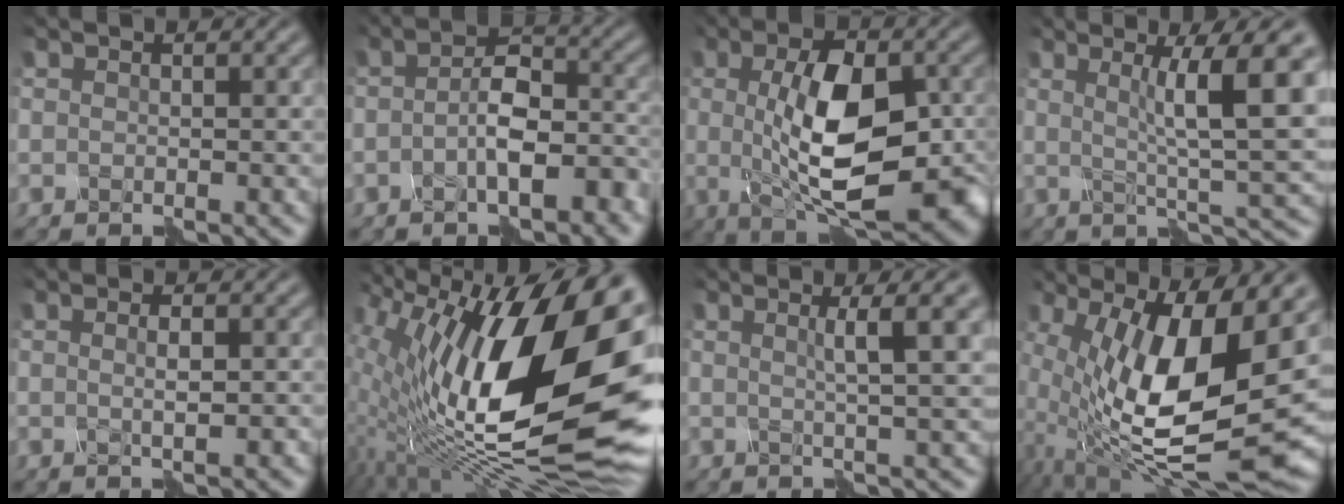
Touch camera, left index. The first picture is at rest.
{"total": 5.7, "force": [-1.8, 2.4, 4.8], "torque": [-0.075, 0.012, -0.035]}
{"total": 11.6, "force": [-0.6, 5.1, 10.4], "torque": [-0.155, -0.004, -0.007]}
{"total": 8.6, "force": [2.0, 1.2, 8.3], "torque": [-0.112, 0.006, 0.033]}
{"total": 1.6, "force": [0.2, 0.3, 1.5], "torque": [-0.020, 0.001, 0.004]}
{"total": 20.3, "force": [2.9, 9.4, 17.8], "torque": [-0.292, -0.002, 0.044]}
{"total": 4.9, "force": [1.7, 1.0, 4.5], "torque": [-0.054, 0.014, 0.022]}
{"total": 15.5, "force": [0.1, 5.5, 14.5], "torque": [-0.258, -0.011, 0.003]}